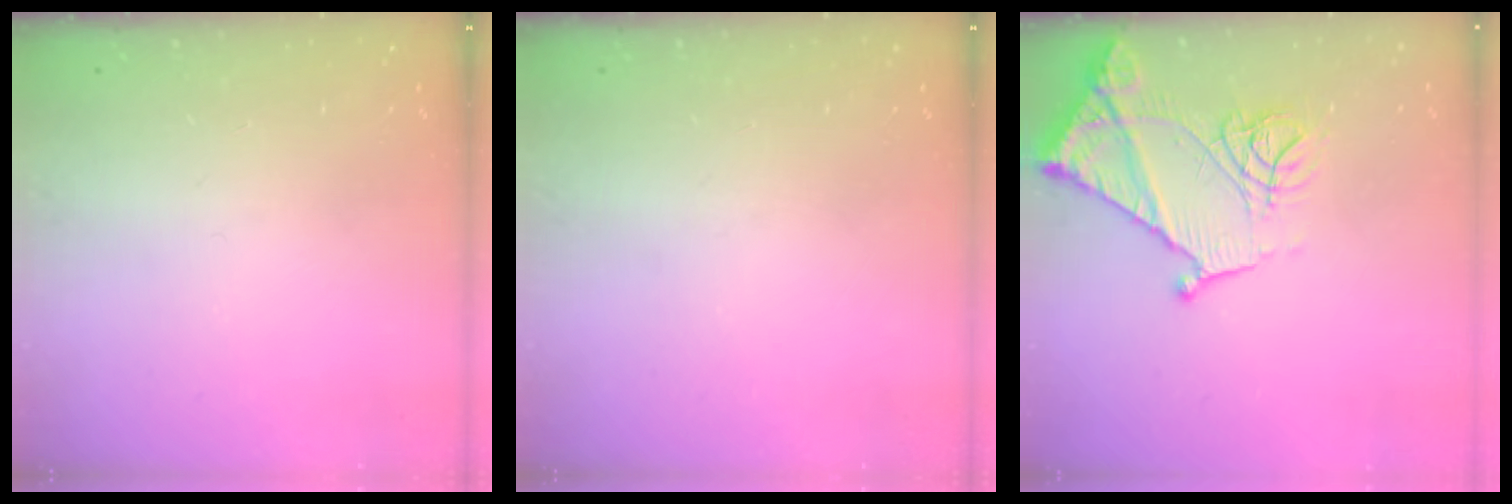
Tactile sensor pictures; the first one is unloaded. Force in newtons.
{"total": 0.0}
{"total": 17.4, "press": 17.4, "slide": 1.3}